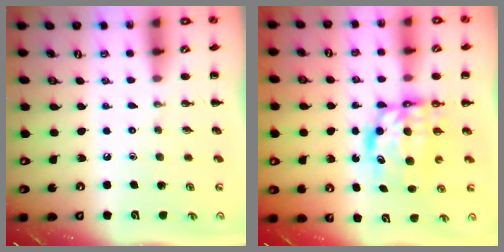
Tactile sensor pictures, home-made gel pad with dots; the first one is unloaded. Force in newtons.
{"total": 7.6, "press": 7.3, "slide": 1.8}